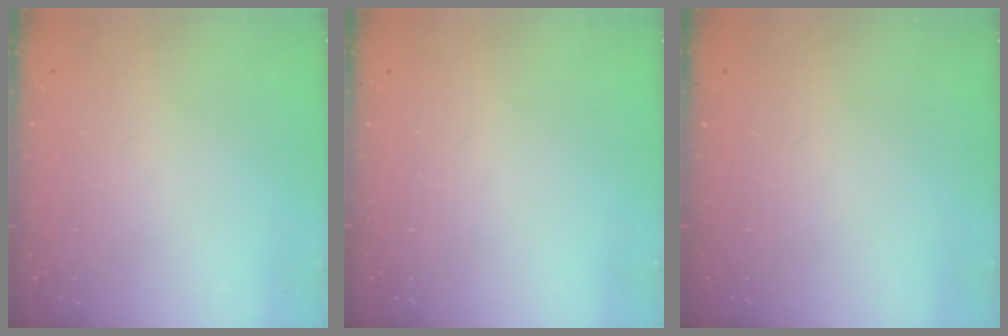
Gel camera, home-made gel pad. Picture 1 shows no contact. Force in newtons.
{"total": 0.0}
{"total": 0.0}